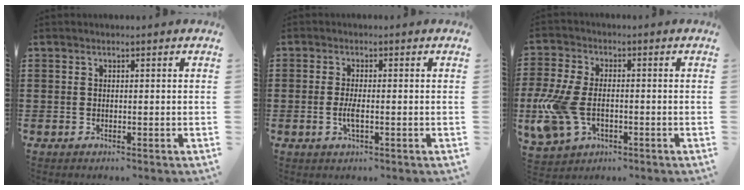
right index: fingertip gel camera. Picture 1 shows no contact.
{"total": 2.4, "force": [-0.5, 0.3, 2.3], "torque": [-0.046, -0.005, -0.010]}
{"total": 8.3, "force": [-2.0, 4.9, 6.4], "torque": [-0.164, 0.000, -0.042]}